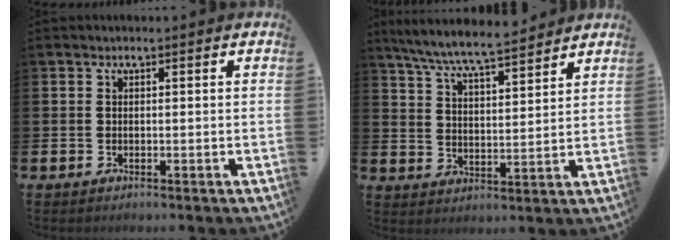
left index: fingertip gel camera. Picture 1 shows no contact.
{"total": 7.4, "force": [7.0, 0.2, 2.2], "torque": [-0.070, -0.044, 0.125]}